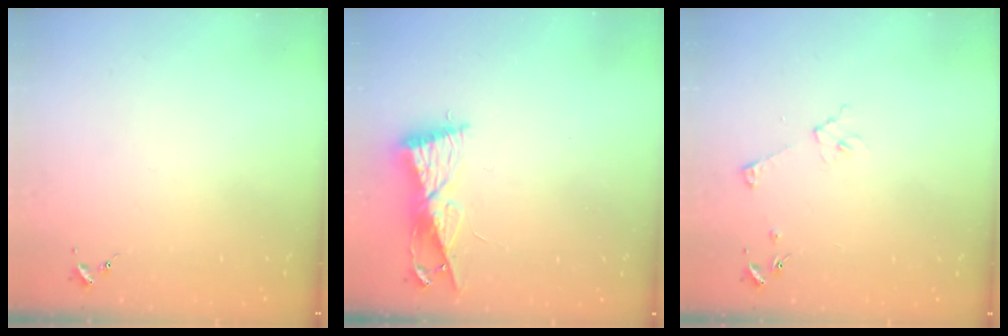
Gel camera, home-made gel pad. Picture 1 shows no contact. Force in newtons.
{"total": 8.9, "press": 8.9, "slide": 0.4}
{"total": 3.8, "press": 3.8, "slide": 0.5}